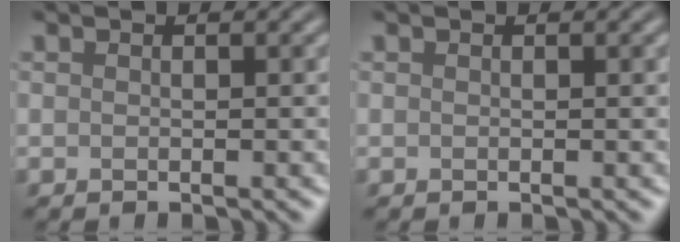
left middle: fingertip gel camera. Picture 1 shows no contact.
{"total": 0.0}